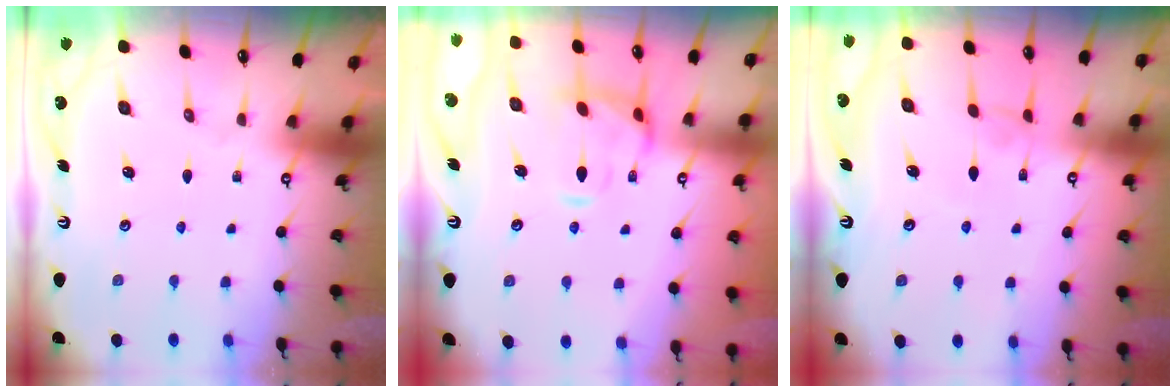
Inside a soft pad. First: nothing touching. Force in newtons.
{"total": 4.2, "press": 4.0, "slide": 1.4}
{"total": 2.1, "press": 2.0, "slide": 0.3}